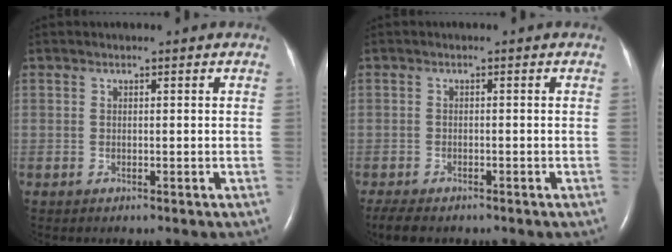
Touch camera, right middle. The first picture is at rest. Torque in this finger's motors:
{"motor_torque": [0.25, -0.17, 0.03, 0.03]}